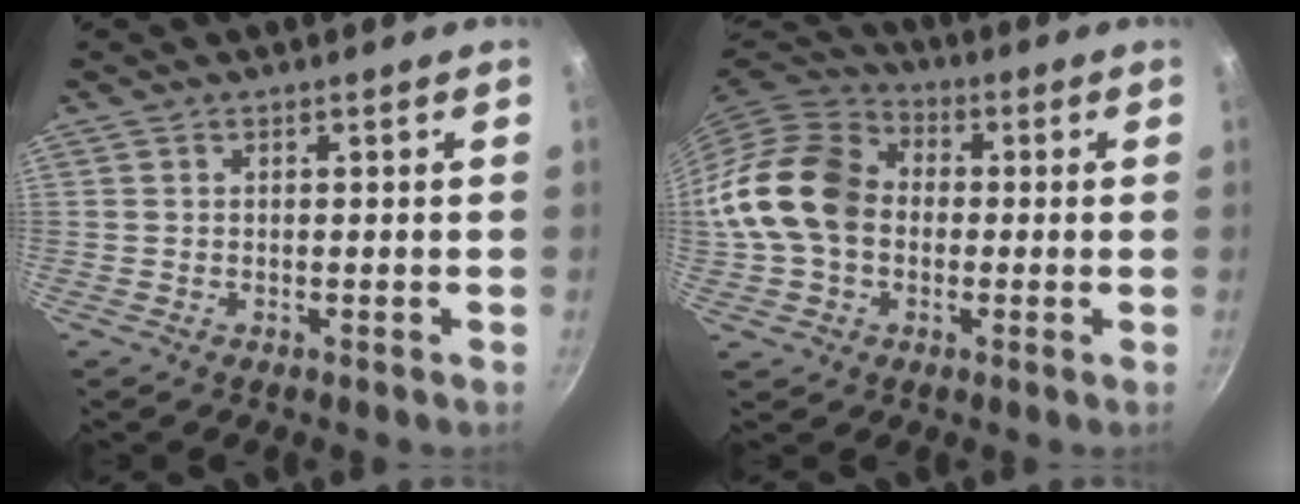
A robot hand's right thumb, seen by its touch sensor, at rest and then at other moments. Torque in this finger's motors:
{"motor_torque": [2.13, 2.23, 1.11, -1.20, 0.20]}